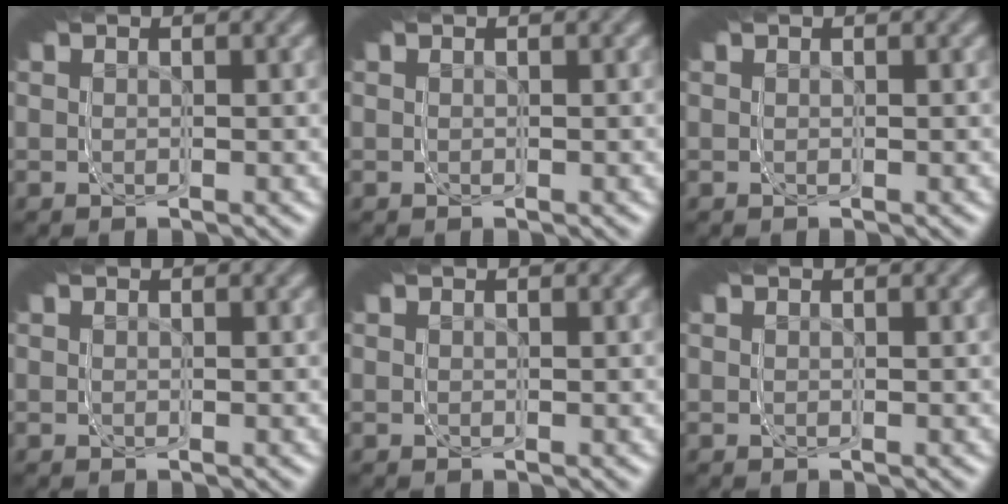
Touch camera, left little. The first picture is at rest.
{"total": 0.0}
{"total": 0.0}
{"total": 0.0}
{"total": 0.0}
{"total": 0.0}